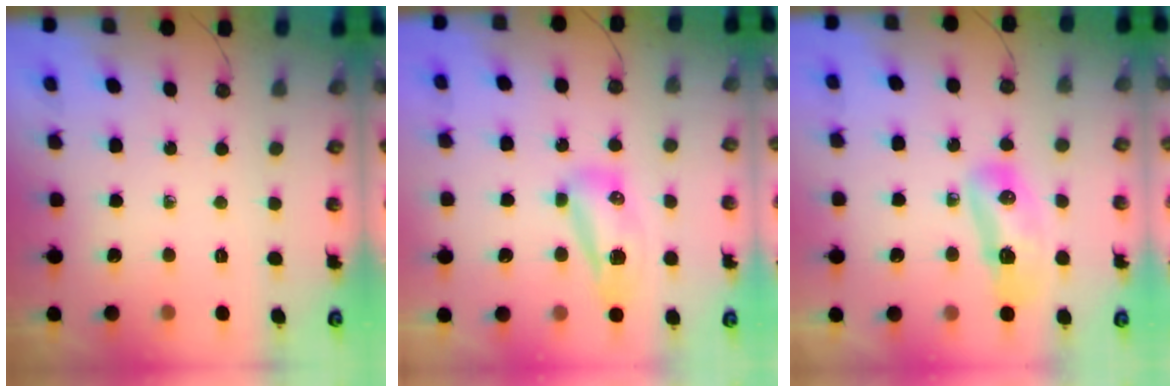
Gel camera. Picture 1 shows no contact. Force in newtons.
{"total": 10.7, "press": 9.8, "slide": 4.3}
{"total": 9.8, "press": 9.7, "slide": 1.4}